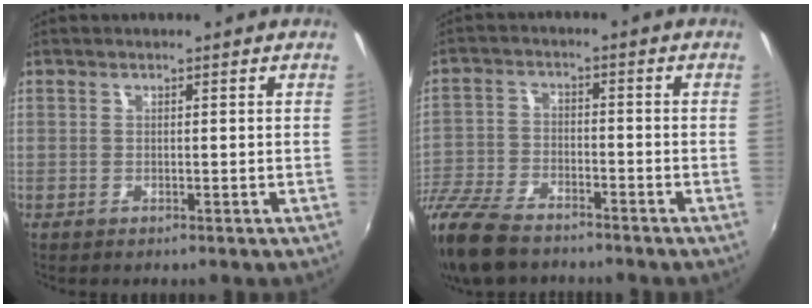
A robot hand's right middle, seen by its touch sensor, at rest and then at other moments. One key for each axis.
{"total": 15.4, "fx": -11.8, "fy": 6.3, "fz": 7.5, "tx": -0.195, "ty": -0.026, "tz": -0.232}